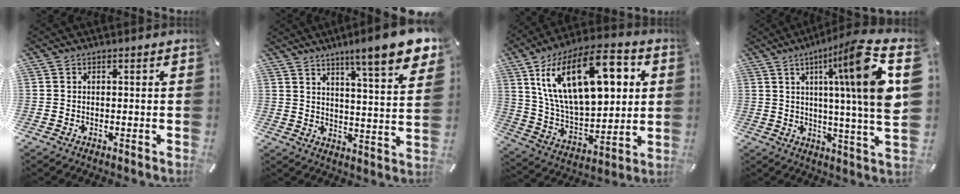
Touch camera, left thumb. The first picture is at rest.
{"total": 12.0, "force": [9.1, 1.3, 7.8], "torque": [-0.118, -0.063, 0.144]}
{"total": 25.2, "force": [10.0, 13.1, 19.0], "torque": [-0.364, -0.030, 0.158]}
{"total": 21.4, "force": [7.4, 1.0, 20.0], "torque": [-0.305, -0.044, 0.092]}